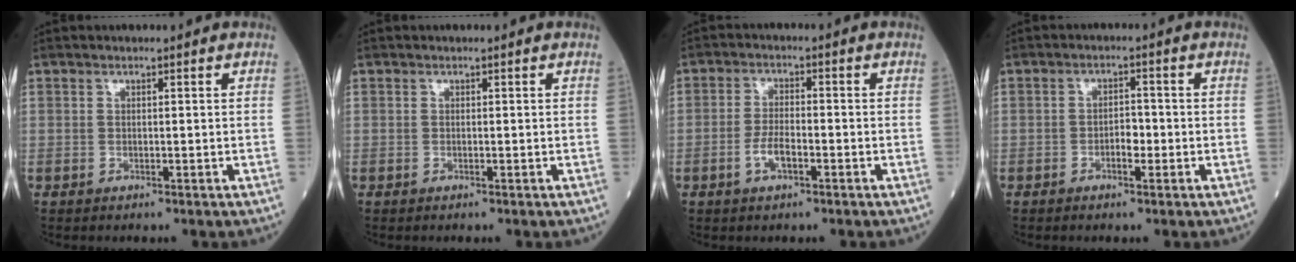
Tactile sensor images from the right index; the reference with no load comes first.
{"total": 0.0}
{"total": 3.8, "force": [-1.6, 1.3, 3.2], "torque": [-0.061, 0.004, -0.030]}
{"total": 2.6, "force": [-0.9, 1.2, 2.2], "torque": [-0.032, 0.006, -0.016]}